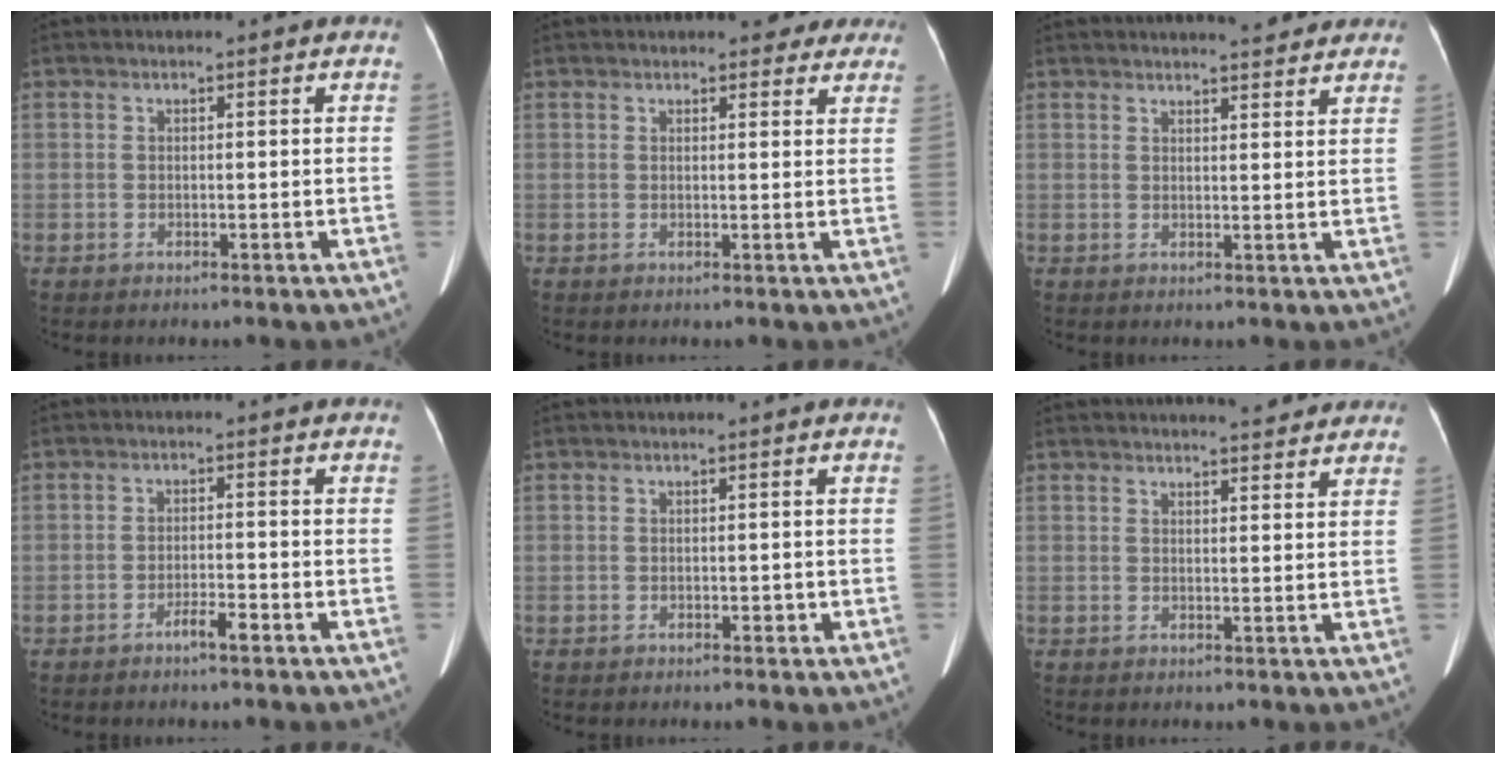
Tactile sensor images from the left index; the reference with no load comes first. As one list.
[{"total": 4.9, "force": [4.3, 1.9, 1.4], "torque": [0.001, 0.006, 0.041]}, {"total": 7.5, "force": [6.7, 1.3, 3.0], "torque": [-0.034, 0.009, 0.076]}, {"total": 2.4, "force": [-1.7, 0.2, 1.7], "torque": [-0.031, 0.001, -0.030]}, {"total": 0.7, "force": [-0.3, 0.5, 0.5], "torque": [-0.005, 0.002, -0.004]}, {"total": 7.7, "force": [6.9, 1.4, 3.1], "torque": [-0.034, 0.009, 0.077]}]